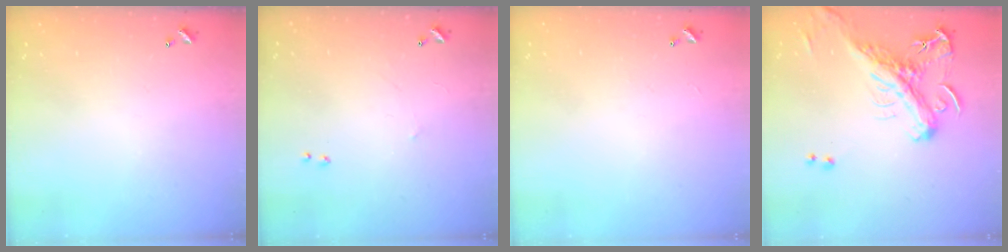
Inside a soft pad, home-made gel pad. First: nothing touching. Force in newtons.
{"total": 2.5, "press": 2.4, "slide": 0.4}
{"total": 1.0, "press": 0.9, "slide": 0.5}
{"total": 3.4, "press": 3.2, "slide": 1.1}